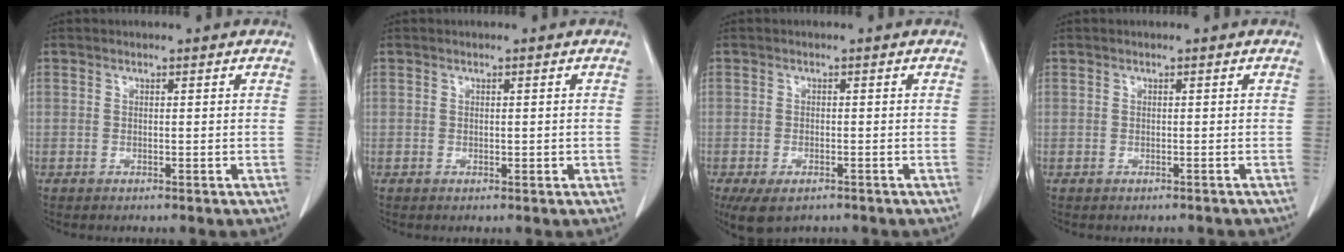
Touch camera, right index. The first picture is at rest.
{"total": 0.7, "force": [-0.1, 0.4, 0.6], "torque": [-0.007, -0.001, 0.000]}
{"total": 5.2, "force": [-3.5, 2.5, 3.1], "torque": [-0.053, -0.010, -0.052]}
{"total": 1.0, "force": [-0.7, 0.6, -0.1], "torque": [0.000, 0.004, -0.010]}